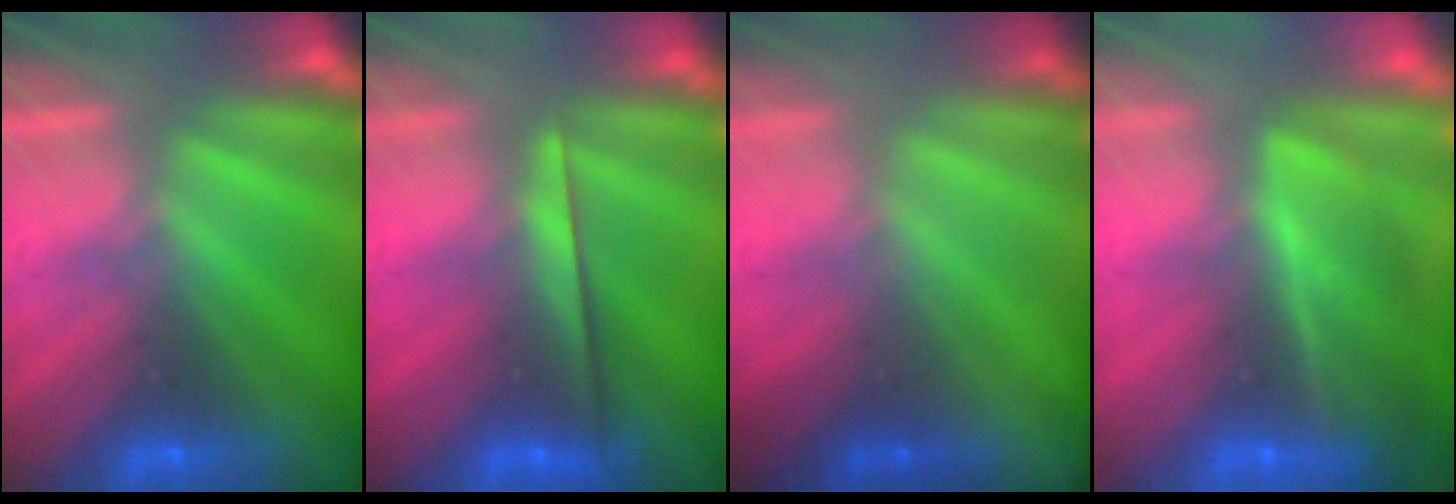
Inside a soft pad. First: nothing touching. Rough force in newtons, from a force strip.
{"total": 2.3}
{"total": 1.3}
{"total": 7.6}